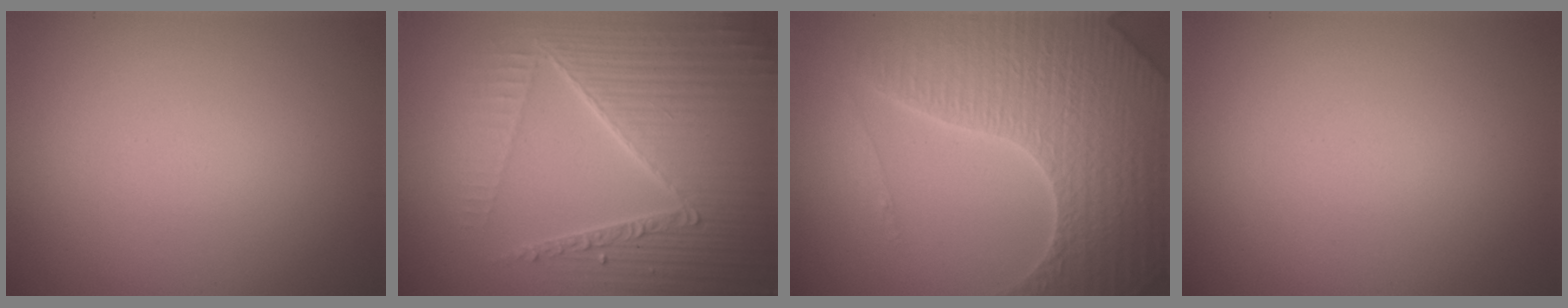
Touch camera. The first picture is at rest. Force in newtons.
{"total": 8.2, "press": 5.9, "slide": 5.6}
{"total": 7.0, "press": 6.8, "slide": 1.8}
{"total": 0.0}